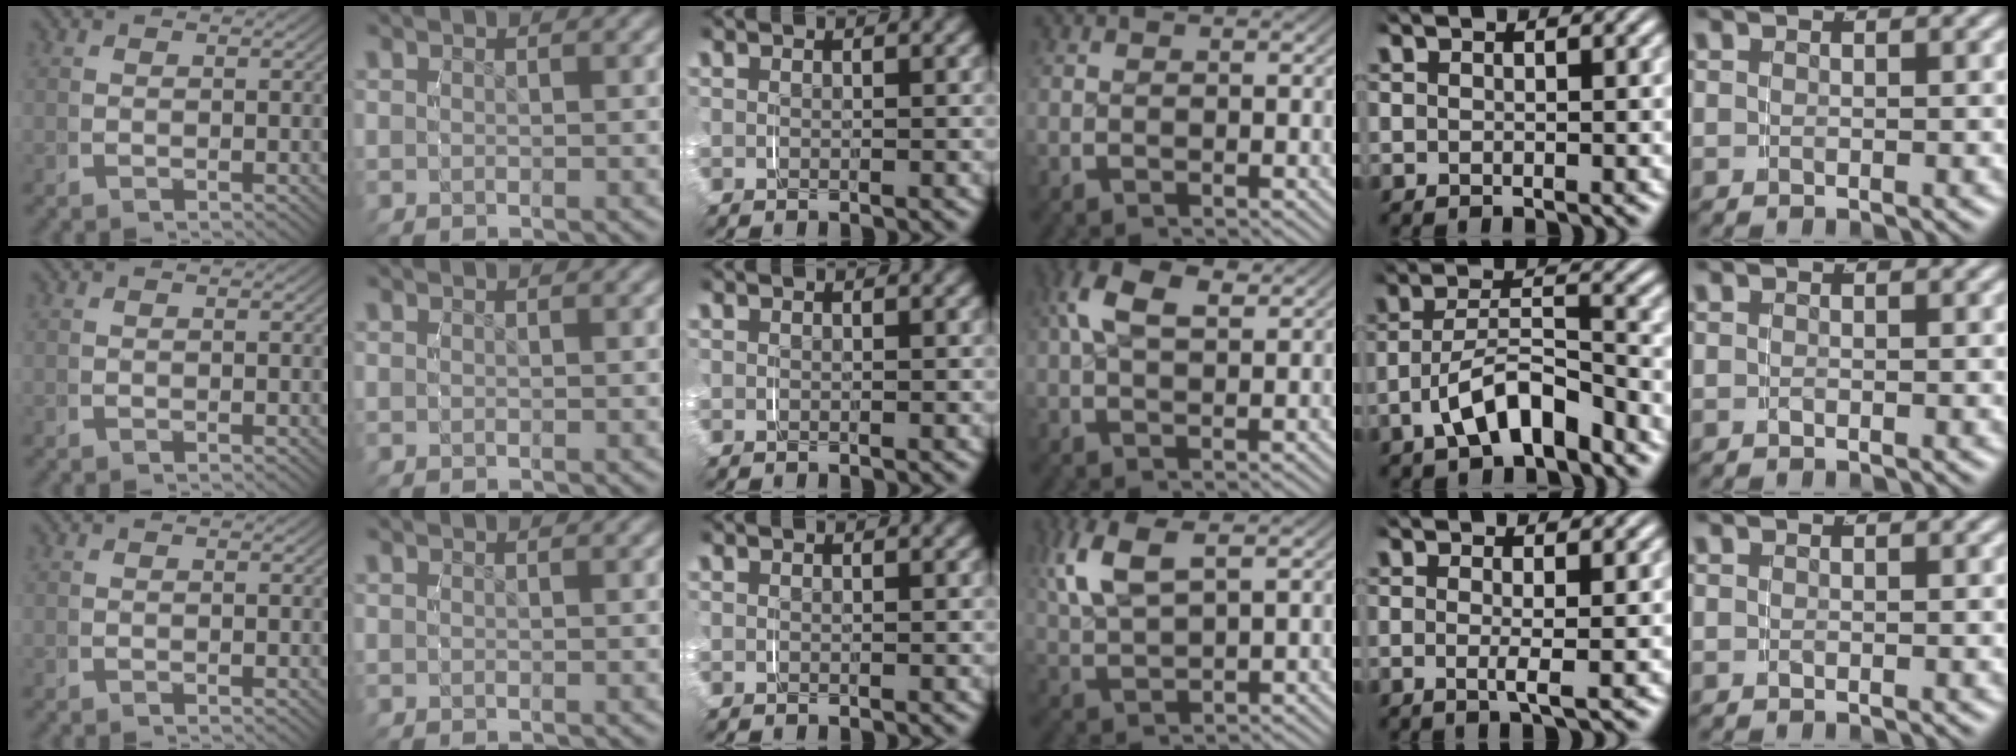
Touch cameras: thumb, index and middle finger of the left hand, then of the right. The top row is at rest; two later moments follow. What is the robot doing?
{"motion": "grasp_and_lifting", "object": "map"}